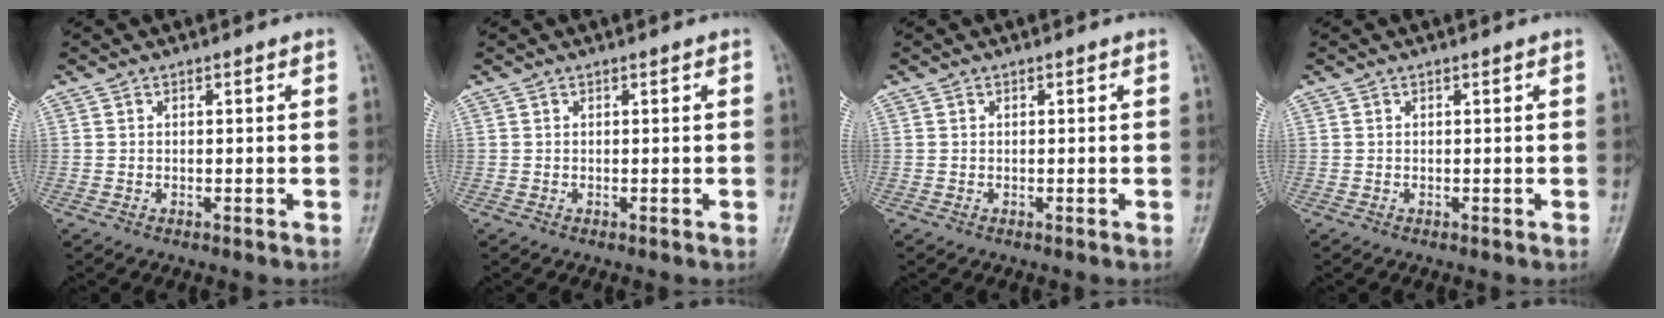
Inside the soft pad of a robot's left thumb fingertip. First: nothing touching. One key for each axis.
{"total": 0.0}
{"total": 0.0}
{"total": 0.0}